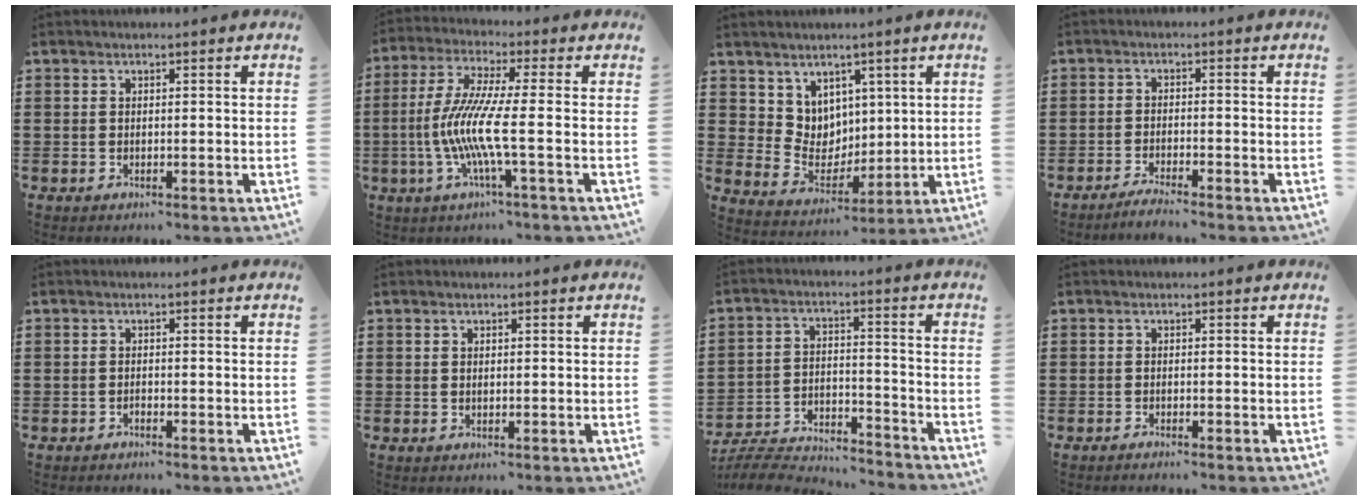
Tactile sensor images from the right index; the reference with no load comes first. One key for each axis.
{"total": 9.2, "fx": -2.3, "fy": 0.3, "fz": 8.9, "tx": -0.204, "ty": -0.021, "tz": -0.057}
{"total": 6.5, "fx": 4.2, "fy": 4.9, "fz": -0.1, "tx": -0.037, "ty": -0.017, "tz": 0.084}
{"total": 2.2, "fx": -2.1, "fy": -0.2, "fz": 0.7, "tx": -0.013, "ty": 0.000, "tz": -0.040}
{"total": 0.6, "fx": -0.6, "fy": 0.1, "fz": 0.1, "tx": -0.003, "ty": 0.000, "tz": -0.012}
{"total": 0.6, "fx": 0.2, "fy": 0.4, "fz": 0.4, "tx": -0.010, "ty": 0.002, "tz": 0.004}
{"total": 5.7, "fx": -5.5, "fy": 0.8, "fz": 1.2, "tx": -0.039, "ty": -0.002, "tz": -0.115}
{"total": 0.8, "fx": -0.7, "fy": 0.0, "fz": 0.2, "tx": -0.006, "ty": -0.002, "tz": -0.015}